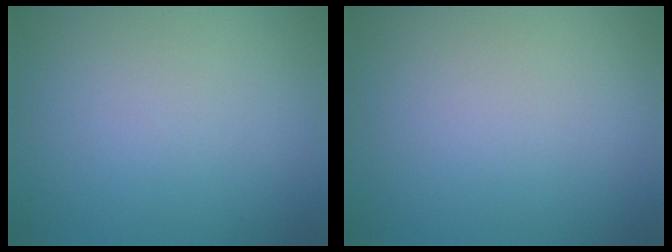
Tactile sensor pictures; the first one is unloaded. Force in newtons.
{"total": 0.0}